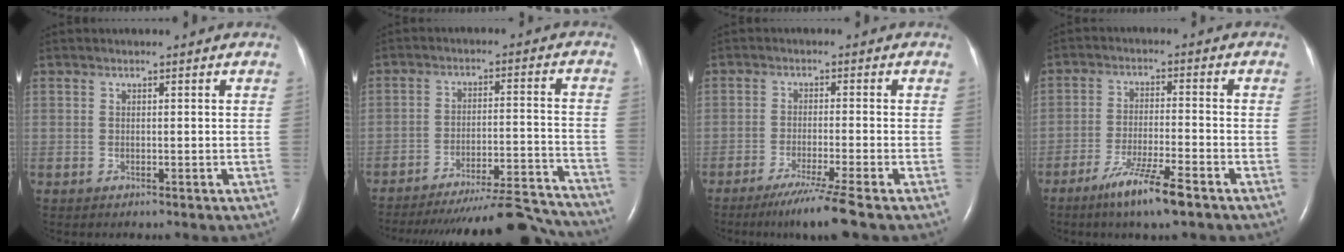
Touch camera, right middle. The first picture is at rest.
{"total": 21.2, "force": [-20.3, 1.3, 5.7], "torque": [-0.063, -0.002, -0.277]}
{"total": 6.7, "force": [-5.0, -1.7, 4.2], "torque": [-0.070, -0.023, -0.088]}
{"total": 8.0, "force": [-5.3, 0.2, 6.0], "torque": [-0.118, -0.018, -0.094]}